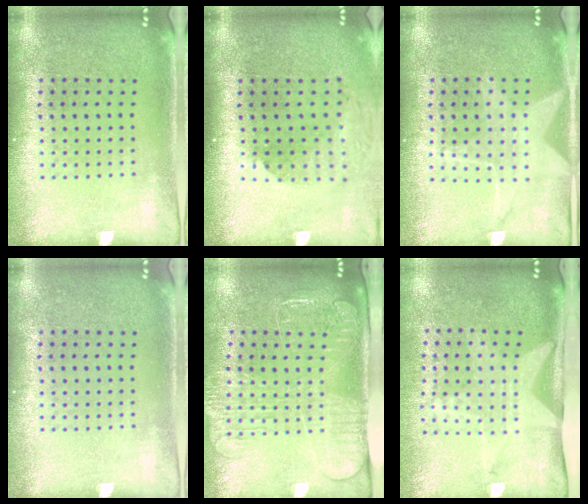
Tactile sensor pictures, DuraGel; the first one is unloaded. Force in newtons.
{"total": 1.7, "press": 1.3, "slide": 1.1}
{"total": 1.4, "press": 1.4, "slide": 0.2}
{"total": 0.0}
{"total": 2.5, "press": 1.9, "slide": 1.5}
{"total": 2.1, "press": 1.5, "slide": 1.4}